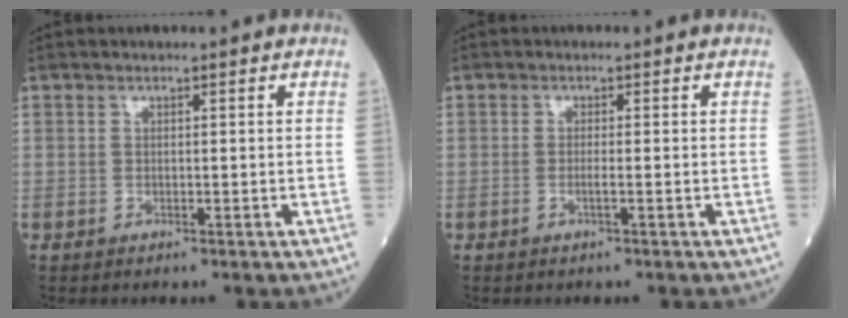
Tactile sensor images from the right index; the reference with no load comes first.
{"total": 0.9, "force": [-0.4, -0.2, 0.8], "torque": [-0.019, 0.000, -0.007]}